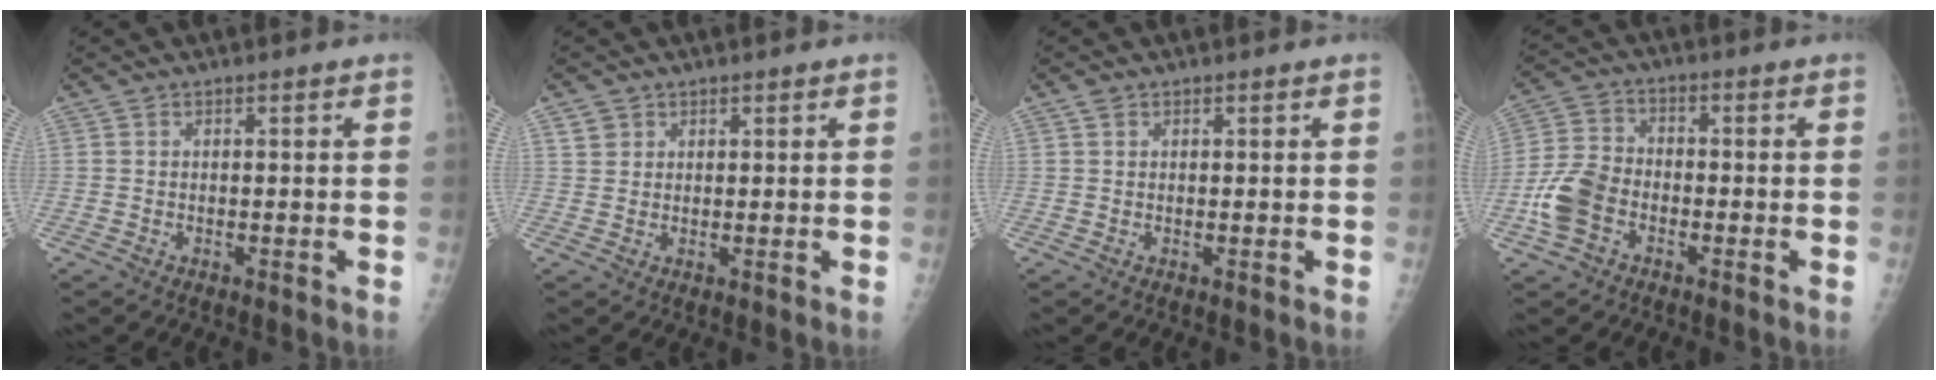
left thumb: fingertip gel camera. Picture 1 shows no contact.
{"total": 2.2, "force": [1.3, 1.8, 0.3], "torque": [0.013, -0.006, 0.018]}
{"total": 1.0, "force": [0.6, 0.6, 0.5], "torque": [-0.007, 0.003, 0.010]}
{"total": 8.6, "force": [-3.1, 6.0, 5.3], "torque": [-0.110, 0.021, -0.065]}